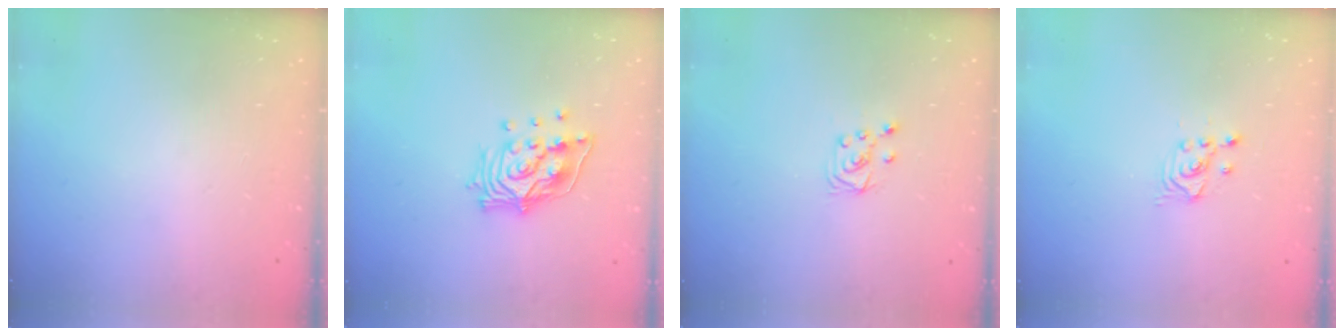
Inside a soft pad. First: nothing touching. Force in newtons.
{"total": 12.9, "press": 12.8, "slide": 1.8}
{"total": 4.5, "press": 4.5, "slide": 0.5}
{"total": 2.5, "press": 2.5, "slide": 0.3}